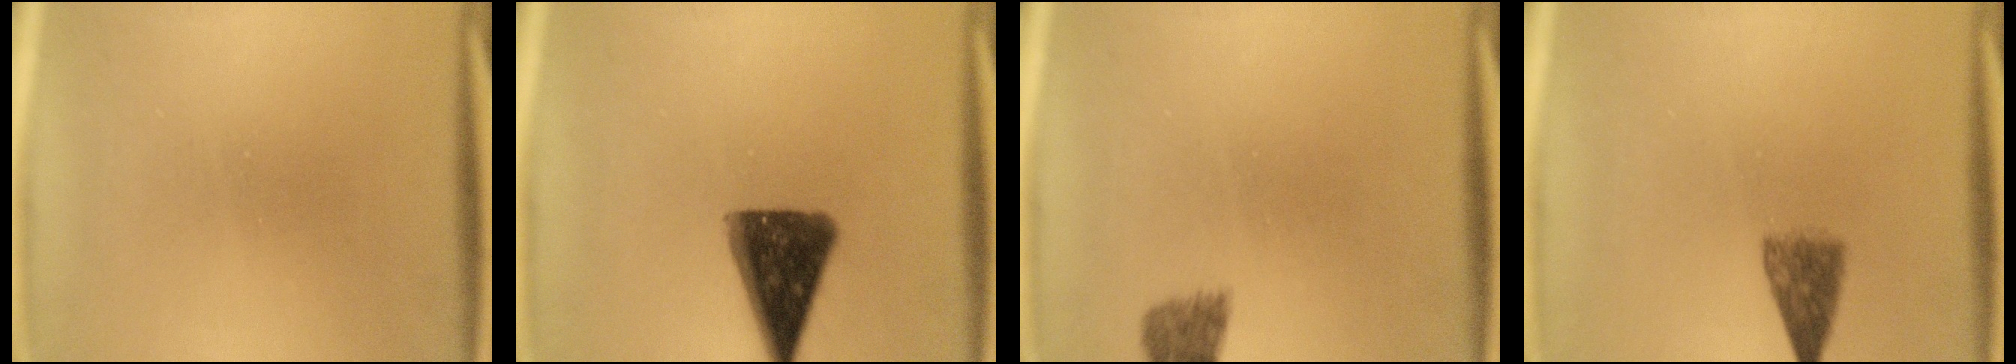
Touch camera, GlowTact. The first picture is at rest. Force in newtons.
{"total": 12.4}
{"total": 1.9}
{"total": 4.1}